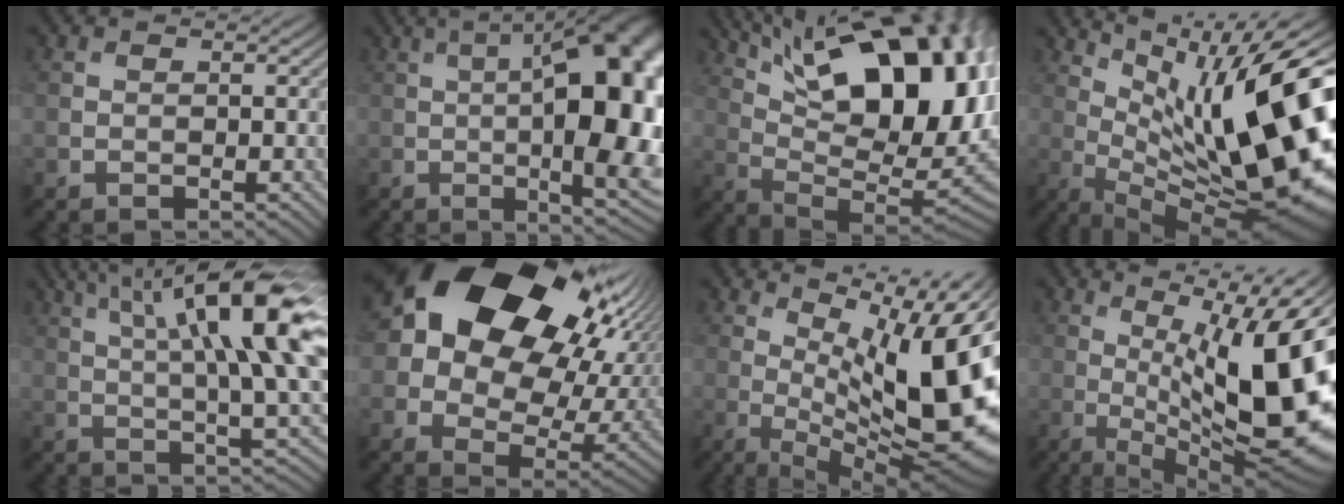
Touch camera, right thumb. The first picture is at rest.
{"total": 19.8, "force": [-0.4, 7.9, 18.2], "torque": [-0.191, 0.025, -0.006]}
{"total": 19.9, "force": [7.9, 8.4, 16.1], "torque": [-0.227, 0.047, 0.128]}
{"total": 19.0, "force": [3.2, 6.3, 17.7], "torque": [-0.234, 0.019, 0.066]}
{"total": 15.4, "force": [5.4, 3.7, 13.9], "torque": [-0.227, 0.018, 0.101]}
{"total": 19.6, "force": [6.8, 14.5, 11.4], "torque": [-0.208, 0.006, 0.136]}
{"total": 16.6, "force": [2.8, 5.3, 15.5], "torque": [-0.201, 0.014, 0.064]}
{"total": 18.2, "force": [0.1, 5.7, 17.3], "torque": [-0.230, 0.019, 0.009]}